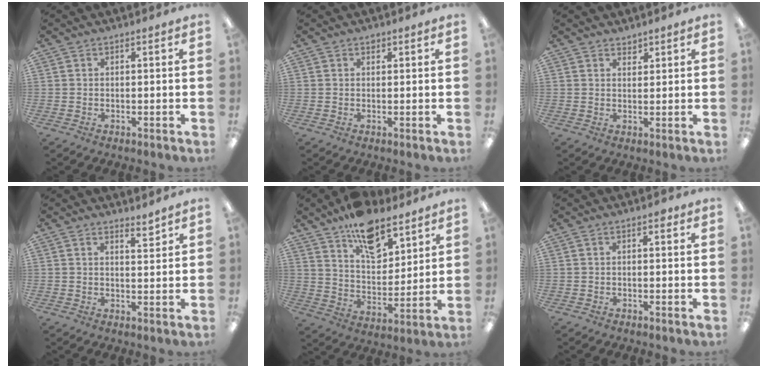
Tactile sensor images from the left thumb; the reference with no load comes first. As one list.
[{"total": 0.9, "force": [0.7, 0.5, 0.4], "torque": [-0.009, 0.001, 0.012]}, {"total": 1.8, "force": [1.7, 0.6, 0.0], "torque": [0.008, -0.009, 0.031]}, {"total": 2.9, "force": [2.4, 0.5, 1.6], "torque": [-0.021, -0.013, 0.039]}, {"total": 13.4, "force": [9.8, 6.6, 6.4], "torque": [-0.092, -0.058, 0.176]}, {"total": 1.2, "force": [0.0, 0.5, 1.1], "torque": [-0.024, 0.005, -0.002]}]